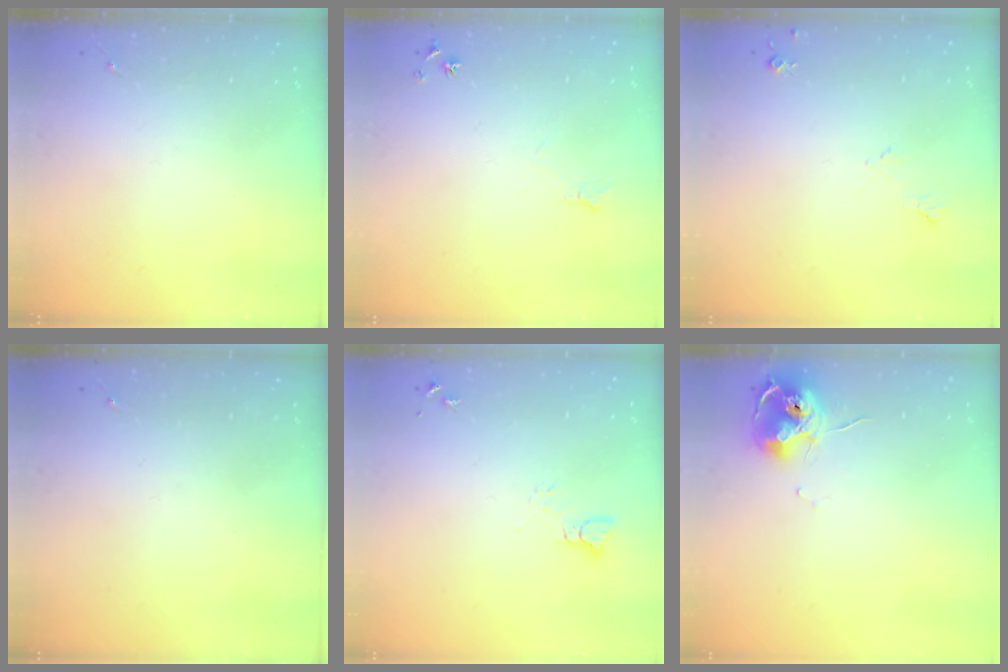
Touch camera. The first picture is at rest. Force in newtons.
{"total": 6.5, "press": 6.4, "slide": 0.8}
{"total": 5.1, "press": 5.1, "slide": 0.8}
{"total": 0.0}
{"total": 2.5, "press": 2.5, "slide": 0.1}
{"total": 11.9, "press": 11.8, "slide": 1.2}